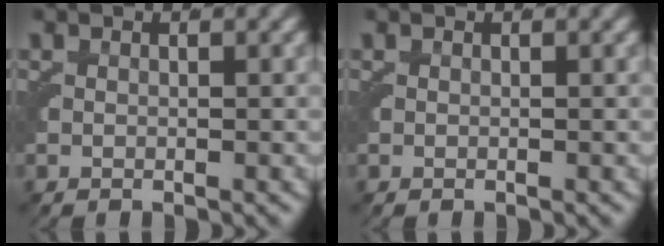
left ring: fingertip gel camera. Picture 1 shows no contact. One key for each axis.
{"total": 0.0}